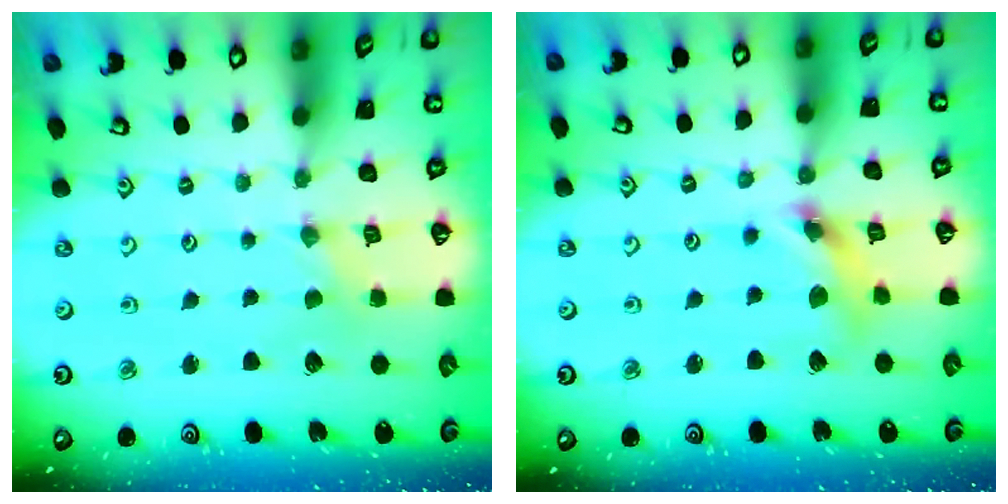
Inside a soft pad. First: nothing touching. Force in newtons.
{"total": 9.2, "press": 9.2, "slide": 1.0}